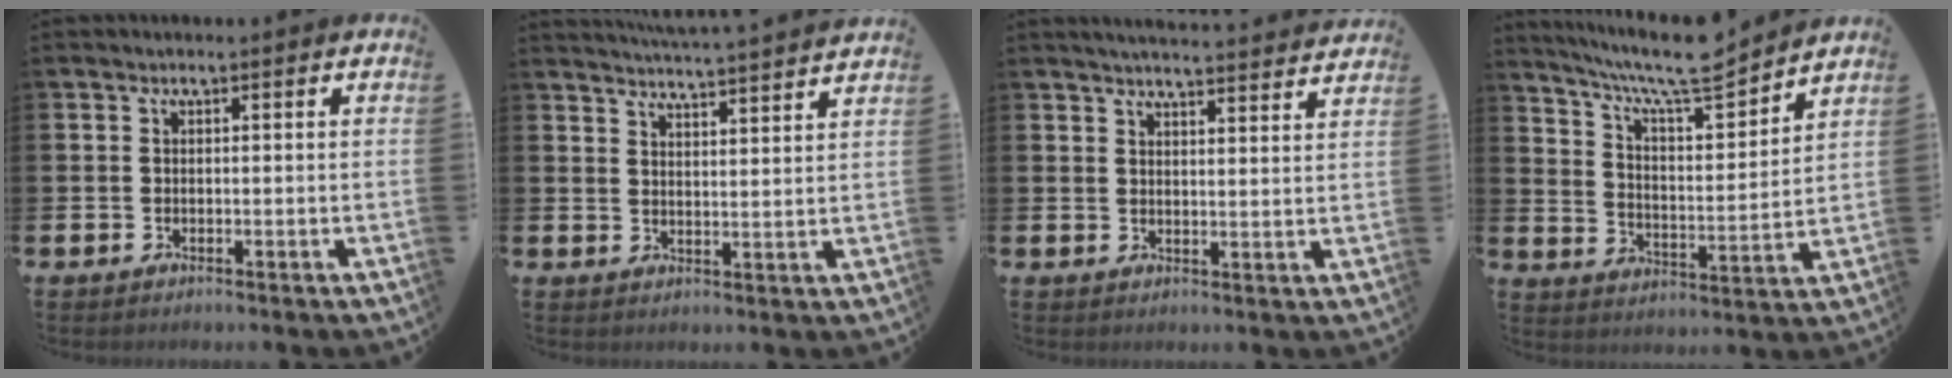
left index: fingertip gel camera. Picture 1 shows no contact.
{"total": 4.9, "force": [4.8, -0.7, 0.4], "torque": [-0.027, -0.032, 0.085]}
{"total": 4.3, "force": [4.3, -0.4, 0.4], "torque": [-0.008, -0.034, 0.074]}
{"total": 9.6, "force": [8.6, 1.3, 4.1], "torque": [-0.098, -0.058, 0.148]}